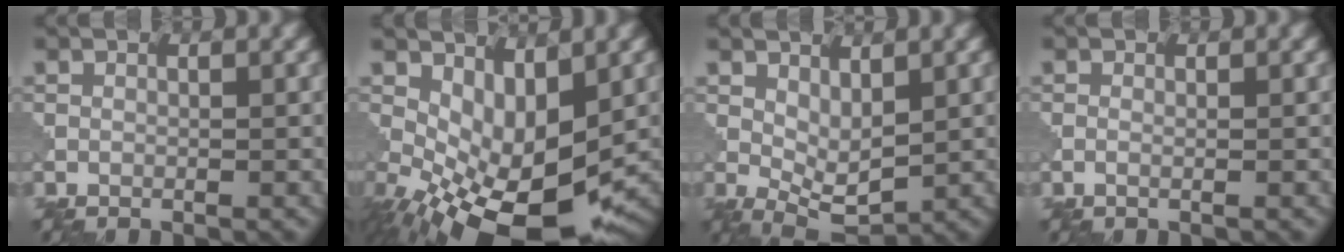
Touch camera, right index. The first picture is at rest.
{"total": 9.3, "force": [-1.7, 4.3, 8.1], "torque": [-0.150, -0.017, -0.019]}
{"total": 3.3, "force": [1.2, 1.5, 2.6], "torque": [-0.052, -0.007, 0.029]}
{"total": 0.6, "force": [0.0, 0.2, 0.6], "torque": [-0.010, 0.001, -0.004]}